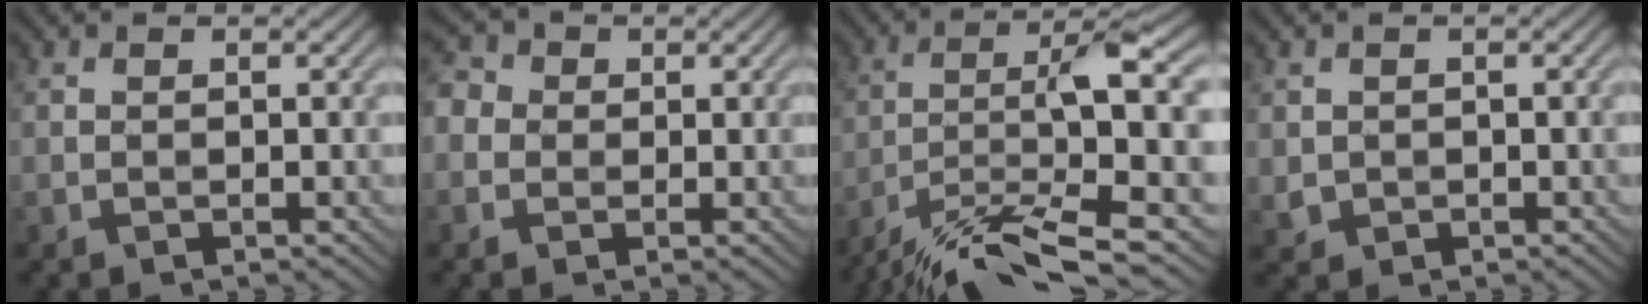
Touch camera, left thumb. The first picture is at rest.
{"total": 3.1, "force": [0.0, 3.0, 1.0], "torque": [-0.037, 0.006, -0.005]}
{"total": 14.0, "force": [-7.6, 3.4, 11.3], "torque": [-0.201, -0.012, -0.129]}
{"total": 1.4, "force": [0.1, 1.3, 0.5], "torque": [-0.016, -0.007, 0.005]}